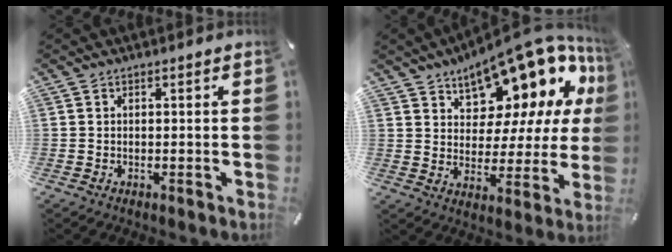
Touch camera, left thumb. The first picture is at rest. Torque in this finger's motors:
{"motor_torque": [2.37, 2.64, 1.08, 0.27, 0.18]}